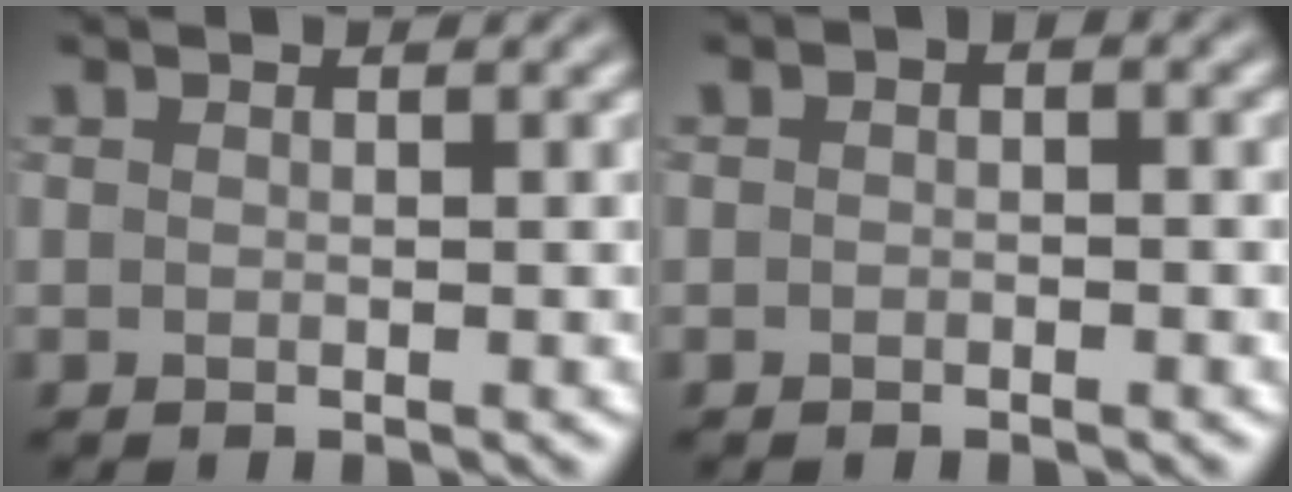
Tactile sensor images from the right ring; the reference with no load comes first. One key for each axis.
{"total": 1.2, "fx": 0.1, "fy": 0.7, "fz": 0.9, "tx": -0.018, "ty": 0.002, "tz": -0.005}